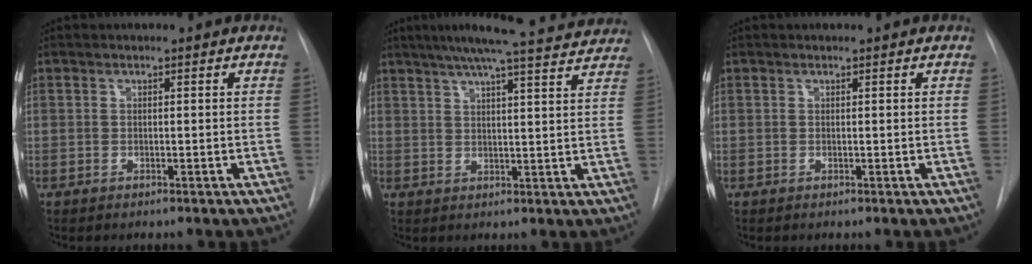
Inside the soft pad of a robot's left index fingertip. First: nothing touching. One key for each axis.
{"total": 17.5, "fx": 16.0, "fy": 1.0, "fz": 6.9, "tx": -0.104, "ty": 0.006, "tz": 0.202}
{"total": 0.0}